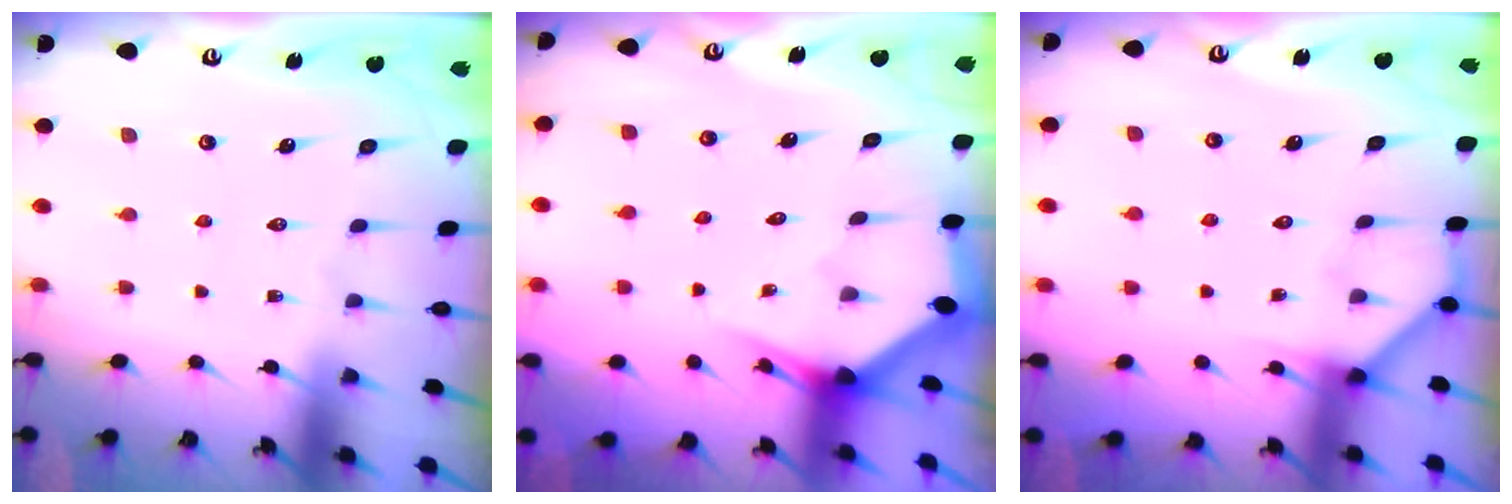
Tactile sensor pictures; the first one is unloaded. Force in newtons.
{"total": 2.8, "press": 2.8, "slide": 0.2}
{"total": 2.9, "press": 2.9, "slide": 0.5}